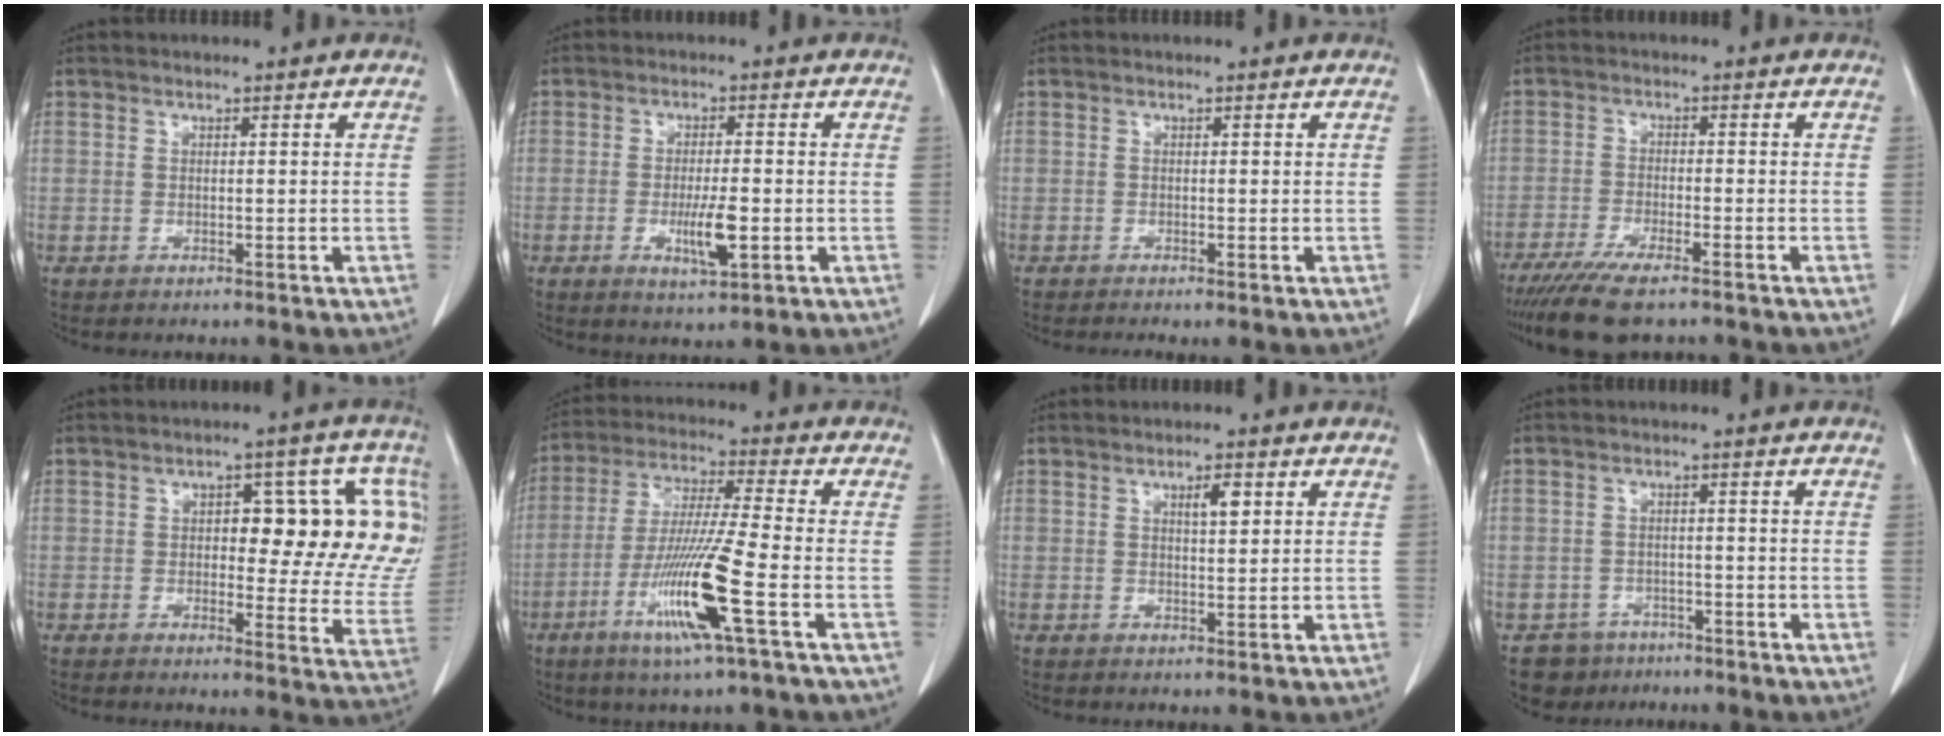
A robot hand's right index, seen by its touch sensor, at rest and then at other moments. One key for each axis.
{"total": 5.4, "fx": -1.4, "fy": 0.9, "fz": 5.1, "tx": -0.094, "ty": -0.006, "tz": -0.019}
{"total": 0.8, "fx": -0.5, "fy": 0.1, "fz": 0.7, "tx": -0.012, "ty": -0.002, "tz": -0.009}
{"total": 9.0, "fx": -7.1, "fy": 1.3, "fz": 5.3, "tx": -0.091, "ty": -0.021, "tz": -0.118}
{"total": 16.4, "fx": 3.4, "fy": 6.5, "fz": 14.7, "tx": -0.154, "ty": 0.021, "tz": 0.038}
{"total": 13.3, "fx": -5.1, "fy": -0.8, "fz": 12.3, "tx": -0.246, "ty": -0.021, "tz": -0.100}
{"total": 2.6, "fx": 1.1, "fy": 0.7, "fz": 2.3, "tx": -0.037, "ty": -0.001, "tz": 0.018}
{"total": 4.3, "fx": -3.0, "fy": 3.1, "fz": -0.3, "tx": 0.008, "ty": 0.008, "tz": -0.046}